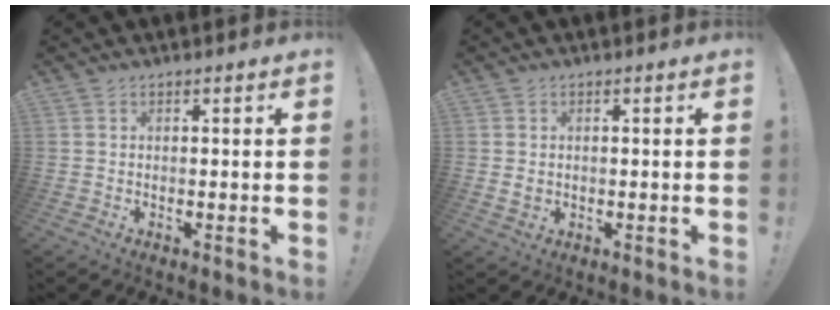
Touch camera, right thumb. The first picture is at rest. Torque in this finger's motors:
{"motor_torque": [-0.33, 0.13, -0.21, 0.26, 0.11]}